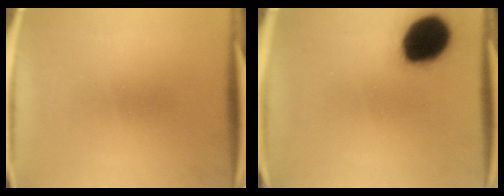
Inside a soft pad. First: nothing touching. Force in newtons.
{"total": 17.6}